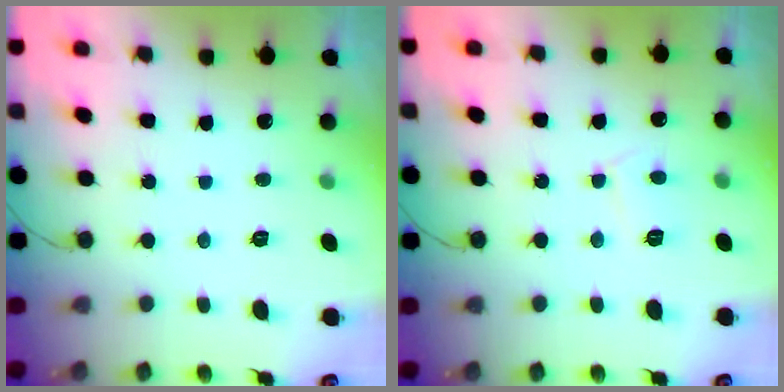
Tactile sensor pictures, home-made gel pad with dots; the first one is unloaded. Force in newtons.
{"total": 4.2, "press": 4.1, "slide": 0.4}